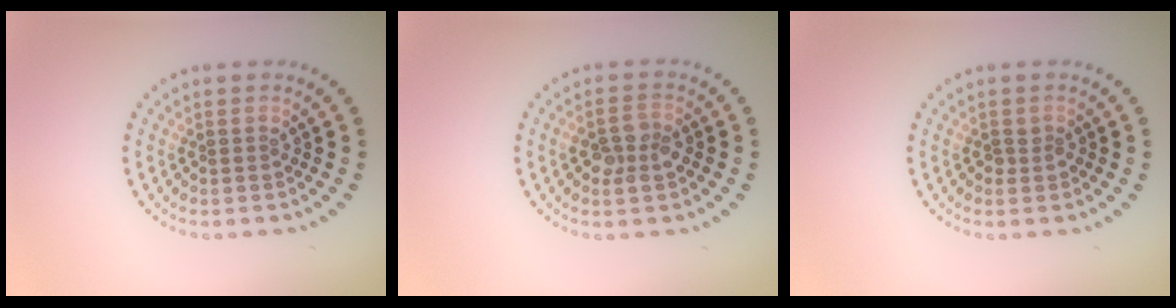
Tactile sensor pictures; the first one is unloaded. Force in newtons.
{"total": 2.6, "press": 2.5, "slide": 0.7}
{"total": 0.6, "press": 0.6, "slide": 0.1}